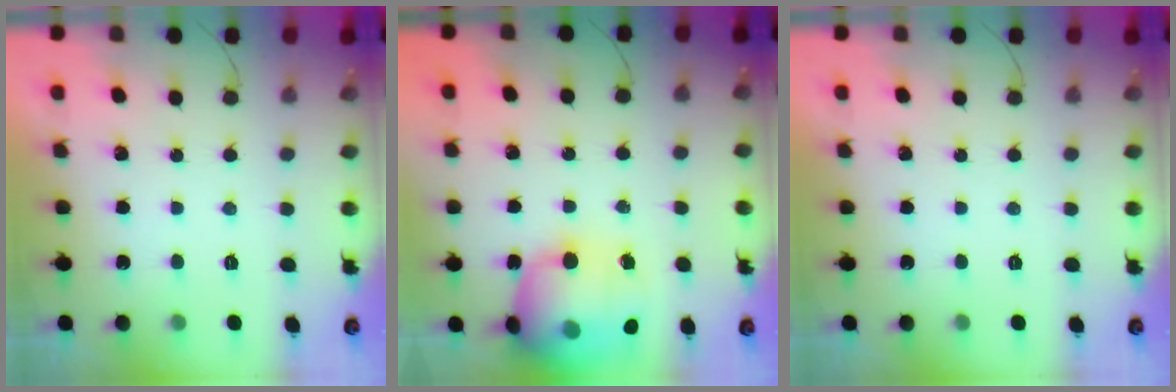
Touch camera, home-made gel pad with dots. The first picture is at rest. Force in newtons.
{"total": 22.1, "press": 21.7, "slide": 3.9}
{"total": 0.0}